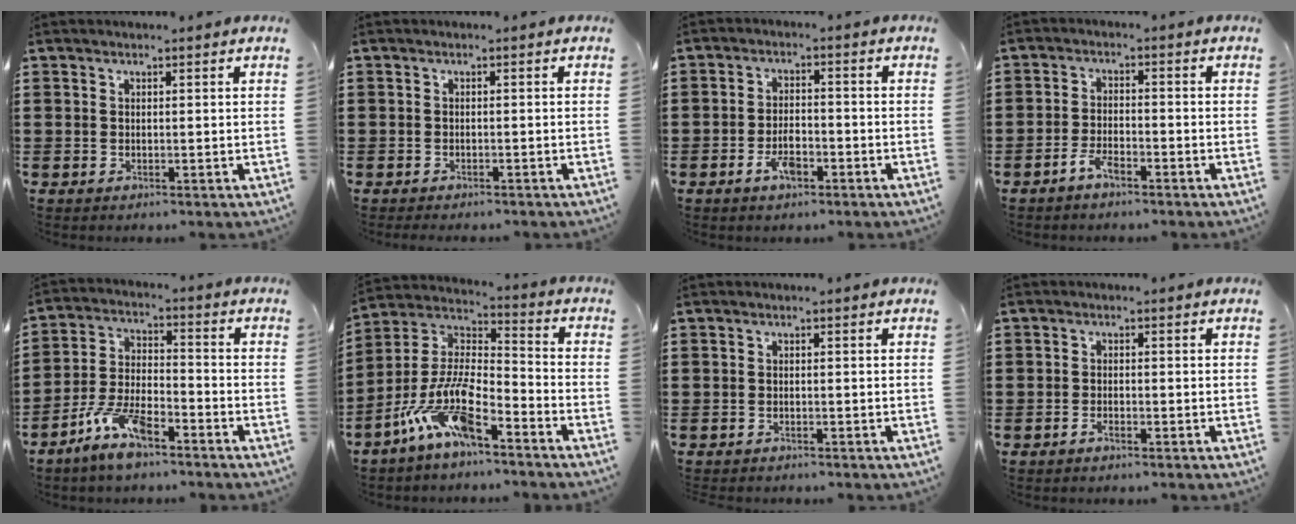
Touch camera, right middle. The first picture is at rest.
{"total": 1.2, "force": [-1.1, 0.4, -0.1], "torque": [-0.001, 0.004, -0.025]}
{"total": 4.0, "force": [-2.3, 1.7, 2.8], "torque": [-0.061, 0.003, -0.047]}
{"total": 3.3, "force": [-2.5, 1.0, 1.9], "torque": [-0.047, 0.001, -0.053]}
{"total": 8.3, "force": [-6.1, 2.3, 5.0], "torque": [-0.112, 0.001, -0.119]}
{"total": 12.0, "force": [-8.0, 3.2, 8.2], "torque": [-0.189, 0.000, -0.163]}
{"total": 0.7, "force": [-0.7, 0.1, 0.0], "torque": [-0.003, 0.000, -0.015]}
{"total": 1.3, "force": [-1.1, 0.5, 0.6], "torque": [-0.014, -0.003, -0.021]}